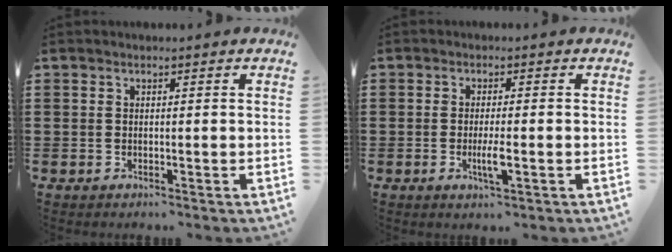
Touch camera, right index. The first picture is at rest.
{"total": 3.4, "force": [-1.0, 0.4, 3.2], "torque": [-0.063, -0.004, -0.019]}